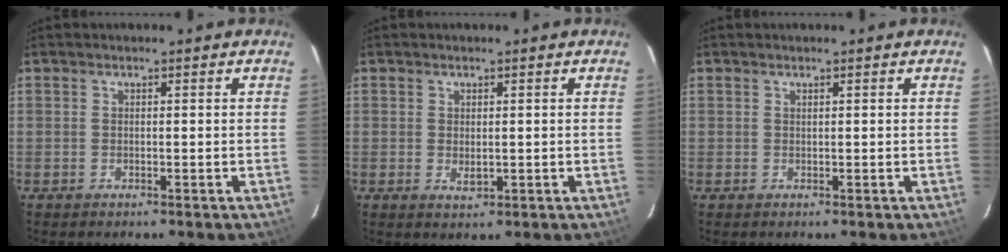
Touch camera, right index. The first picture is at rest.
{"total": 1.9, "force": [0.0, 1.2, 1.5], "torque": [-0.024, -0.001, 0.003]}
{"total": 0.0}